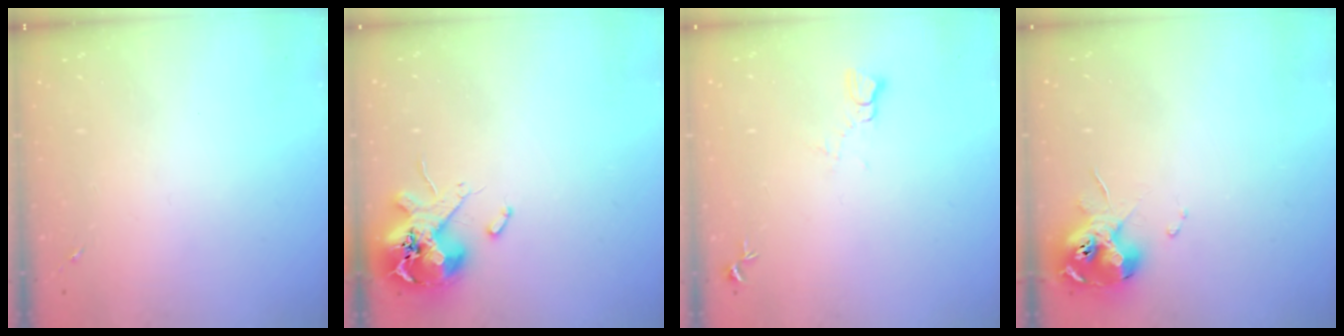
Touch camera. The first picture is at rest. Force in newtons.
{"total": 13.9, "press": 13.8, "slide": 2.0}
{"total": 3.7, "press": 3.7, "slide": 0.3}
{"total": 11.0, "press": 10.9, "slide": 1.3}